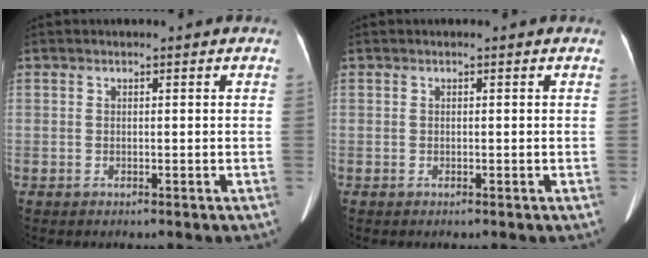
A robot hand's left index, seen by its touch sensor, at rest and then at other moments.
{"total": 0.0}